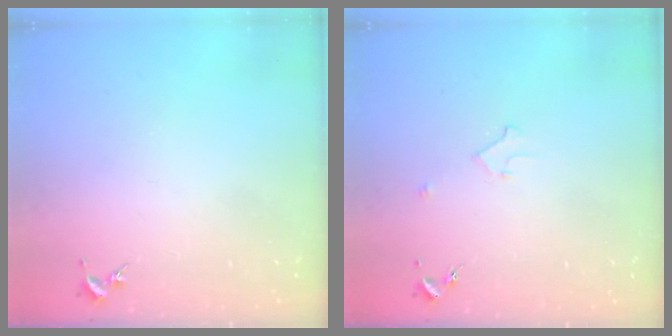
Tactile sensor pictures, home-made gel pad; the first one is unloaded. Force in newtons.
{"total": 2.2, "press": 2.2, "slide": 0.2}